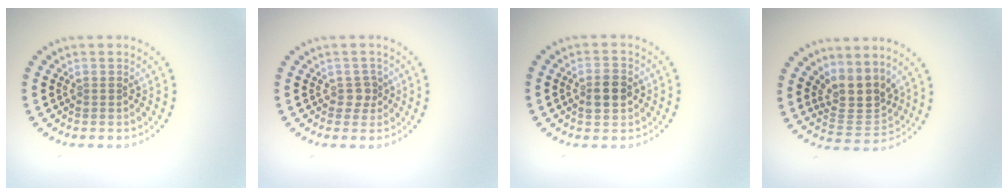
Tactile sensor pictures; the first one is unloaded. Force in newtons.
{"total": 1.4, "press": 1.1, "slide": 0.8}
{"total": 2.9, "press": 2.9, "slide": 0.2}
{"total": 3.9, "press": 3.3, "slide": 2.1}